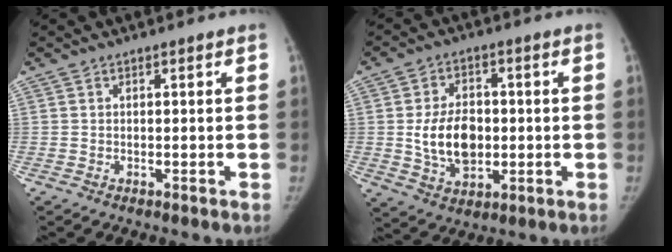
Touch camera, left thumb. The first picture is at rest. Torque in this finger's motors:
{"motor_torque": [1.27, 1.34, 0.61, -0.35, 0.16]}